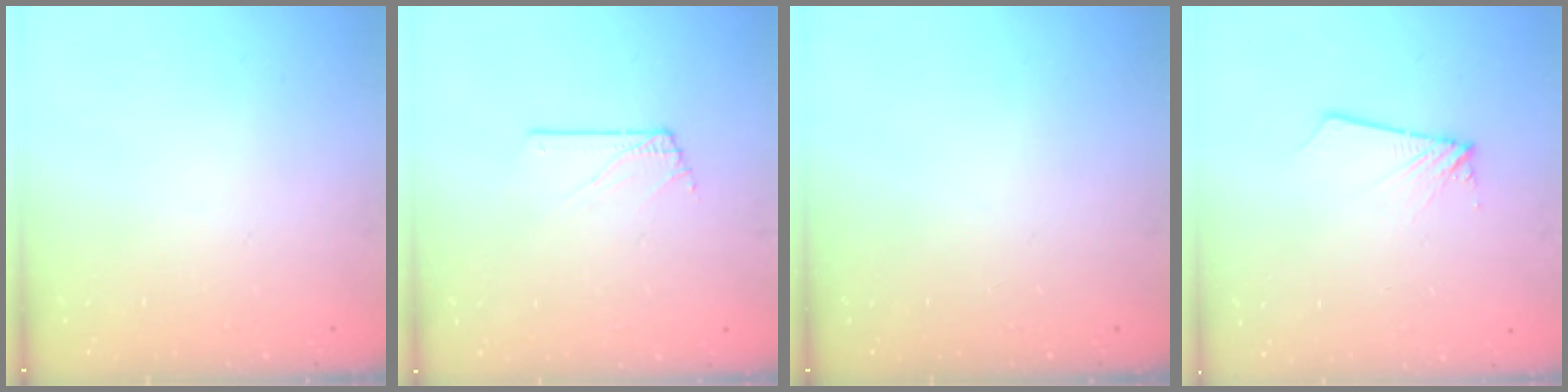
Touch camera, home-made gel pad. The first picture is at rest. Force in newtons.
{"total": 1.6, "press": 1.6, "slide": 0.2}
{"total": 0.0}
{"total": 1.9, "press": 1.9, "slide": 0.1}